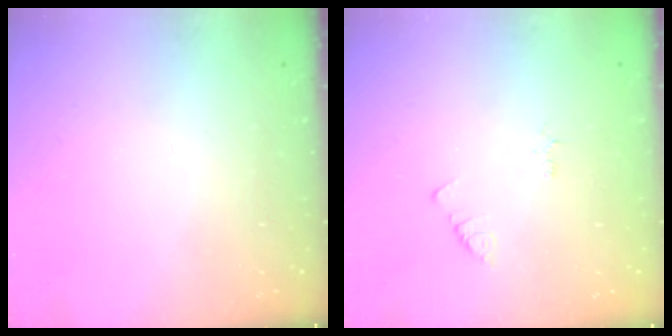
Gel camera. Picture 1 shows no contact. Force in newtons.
{"total": 1.9, "press": 1.9, "slide": 0.2}